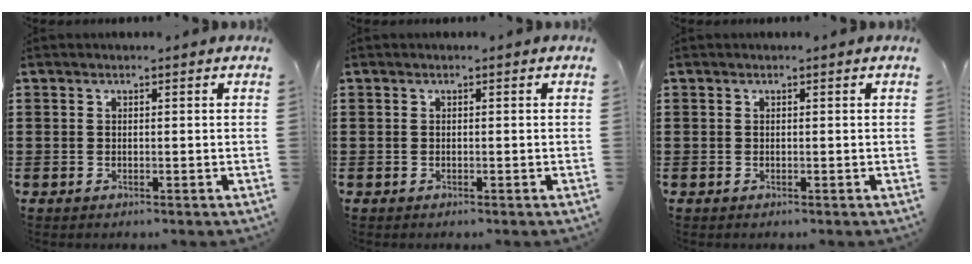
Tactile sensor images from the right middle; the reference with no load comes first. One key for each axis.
{"total": 0.0}
{"total": 0.0}